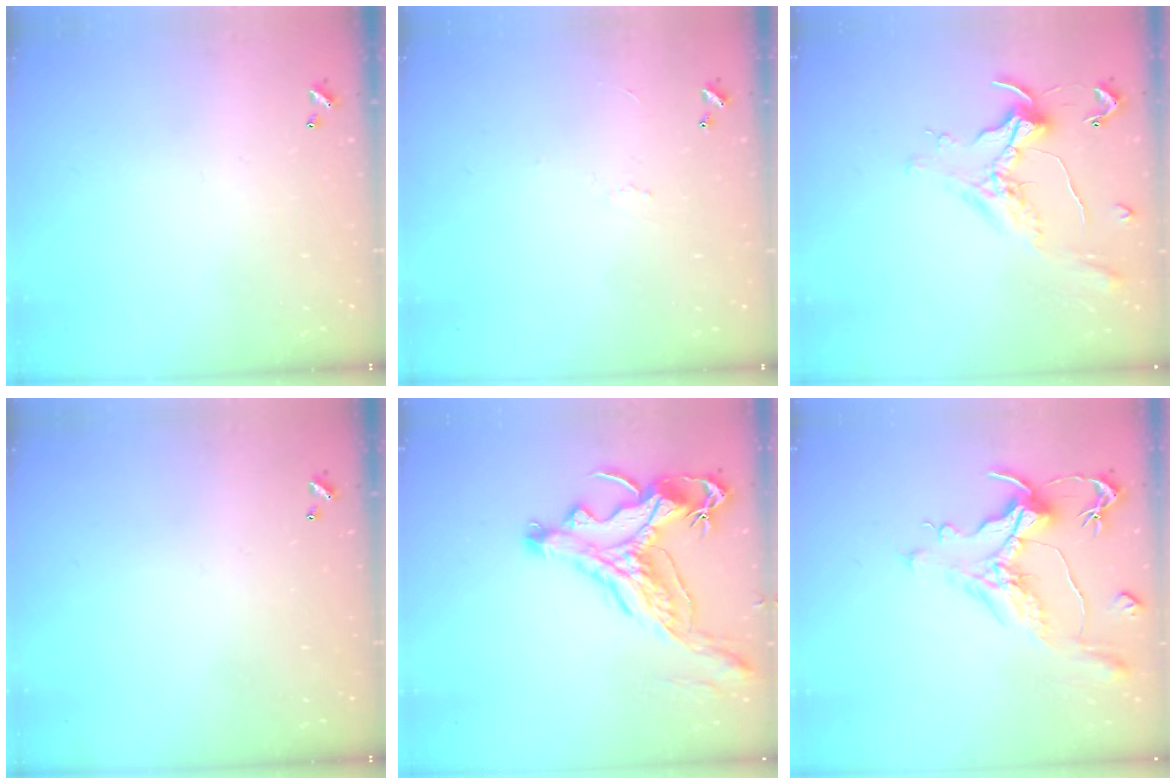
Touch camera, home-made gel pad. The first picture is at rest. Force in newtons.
{"total": 2.3, "press": 2.2, "slide": 0.6}
{"total": 1.1, "press": 1.0, "slide": 0.4}
{"total": 0.0}
{"total": 5.1, "press": 4.8, "slide": 1.7}
{"total": 1.1, "press": 0.2, "slide": 1.1}